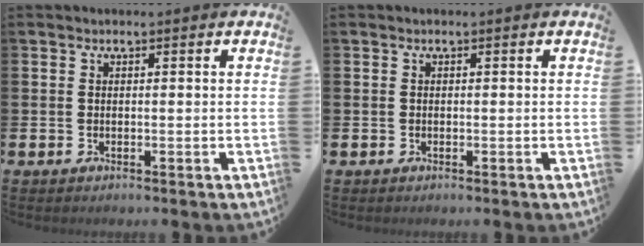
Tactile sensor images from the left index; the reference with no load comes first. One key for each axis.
{"total": 0.0}